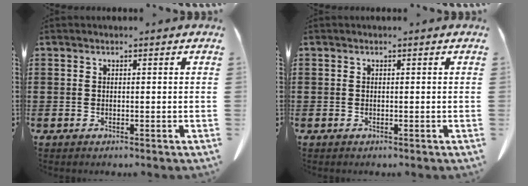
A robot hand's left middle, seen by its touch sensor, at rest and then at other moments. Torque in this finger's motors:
{"motor_torque": [-0.73, 0.49, -0.02, 0.02]}